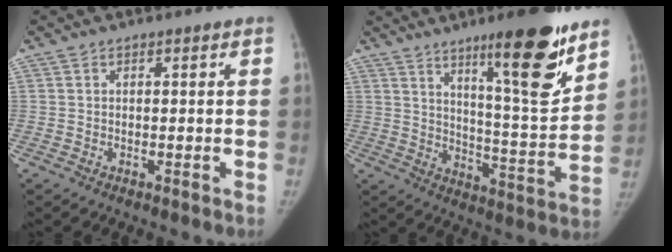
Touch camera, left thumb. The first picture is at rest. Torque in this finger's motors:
{"motor_torque": [1.37, -0.54, 1.51, -1.25, 0.37]}